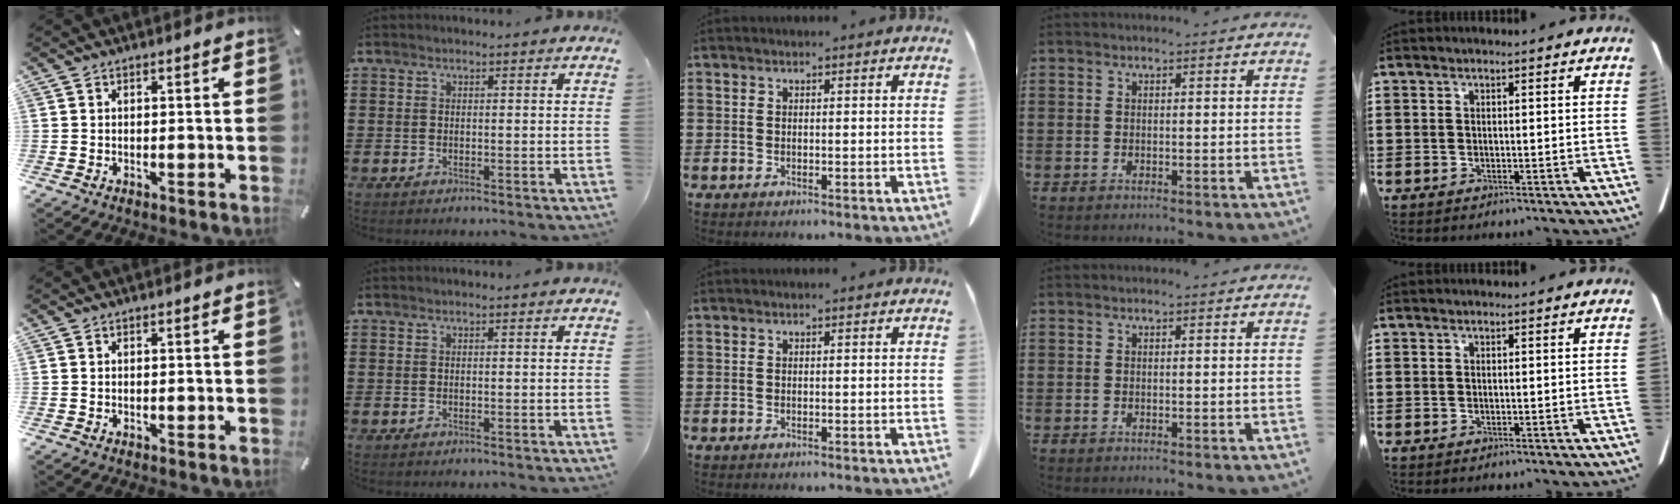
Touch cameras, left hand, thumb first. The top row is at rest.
{}